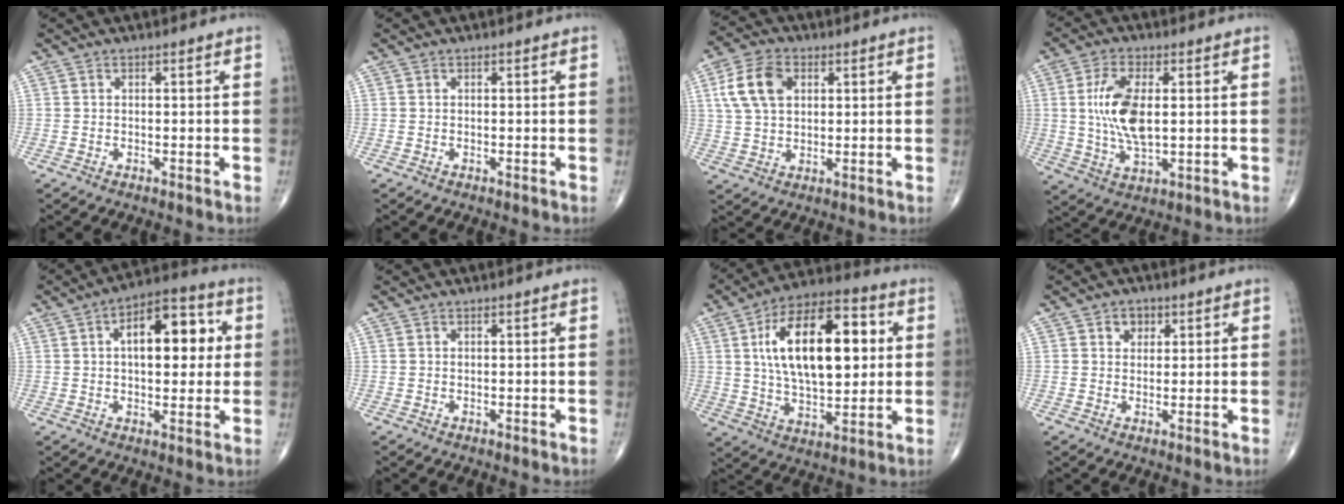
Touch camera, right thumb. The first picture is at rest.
{"total": 0.0}
{"total": 9.8, "force": [3.0, 6.4, 6.8], "torque": [-0.125, 0.007, 0.054]}
{"total": 10.8, "force": [1.2, 5.0, 9.5], "torque": [-0.192, -0.010, 0.027]}
{"total": 13.9, "force": [2.8, 7.1, 11.7], "torque": [-0.137, 0.016, 0.036]}
{"total": 0.0}
{"total": 22.1, "force": [4.3, 10.9, 18.8], "torque": [-0.286, 0.006, 0.068]}
{"total": 3.0, "force": [1.4, 2.3, 1.2], "torque": [0.000, -0.005, 0.018]}